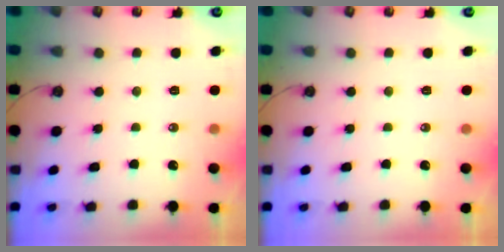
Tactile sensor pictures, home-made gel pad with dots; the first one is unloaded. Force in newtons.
{"total": 0.0}